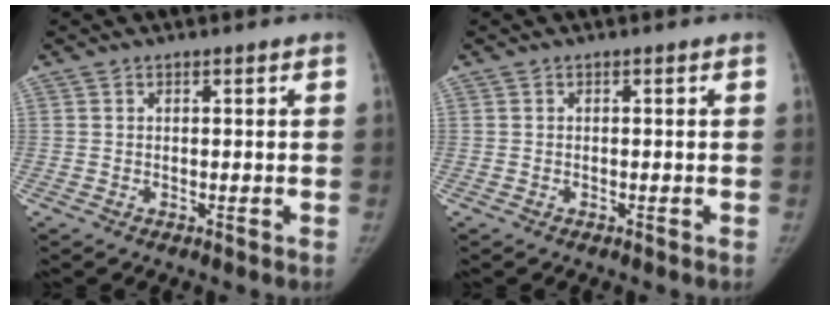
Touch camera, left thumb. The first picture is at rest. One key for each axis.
{"total": 0.0}